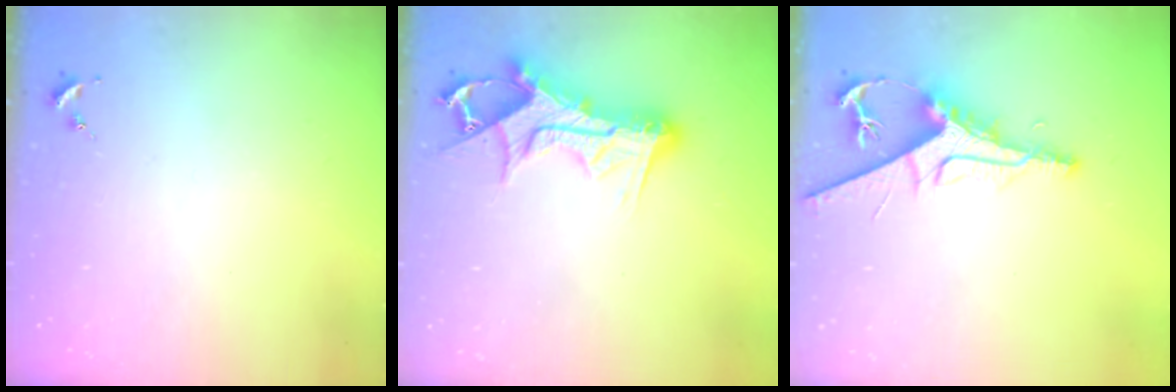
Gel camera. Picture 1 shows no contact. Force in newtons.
{"total": 16.8, "press": 16.8, "slide": 0.6}
{"total": 10.5, "press": 10.4, "slide": 1.1}